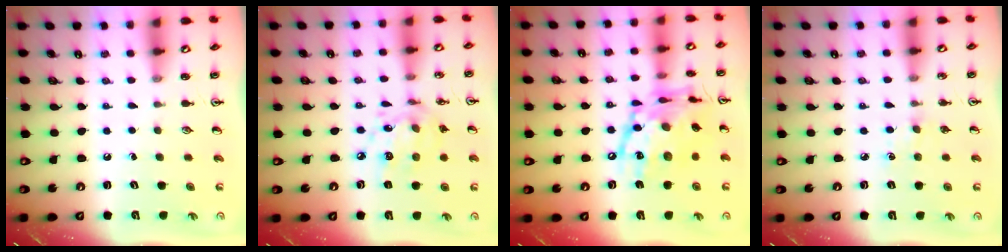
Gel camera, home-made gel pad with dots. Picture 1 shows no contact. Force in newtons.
{"total": 11.7, "press": 11.7, "slide": 0.8}
{"total": 19.7, "press": 19.6, "slide": 1.6}
{"total": 3.5, "press": 3.4, "slide": 0.5}